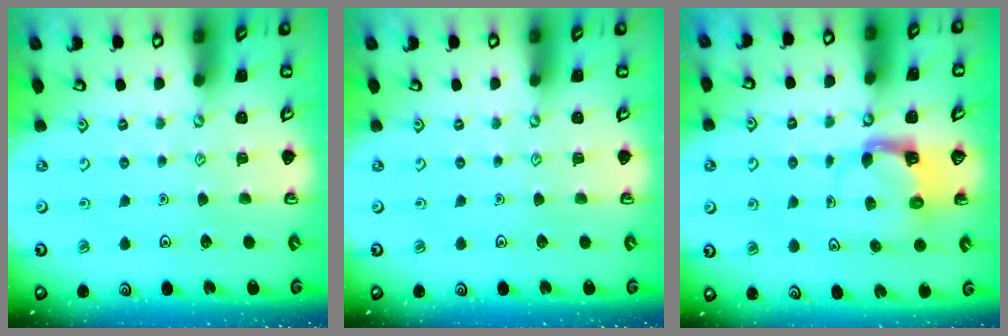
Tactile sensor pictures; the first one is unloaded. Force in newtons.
{"total": 0.0}
{"total": 3.9, "press": 3.9, "slide": 0.7}